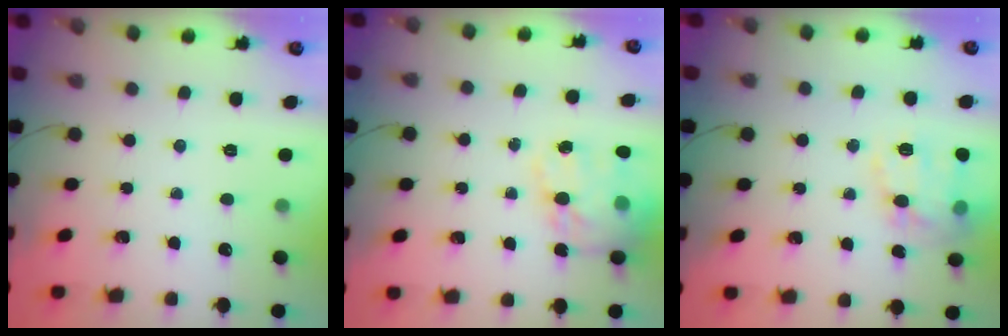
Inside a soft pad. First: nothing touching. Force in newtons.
{"total": 16.7, "press": 16.2, "slide": 4.0}
{"total": 14.8, "press": 14.8, "slide": 0.7}